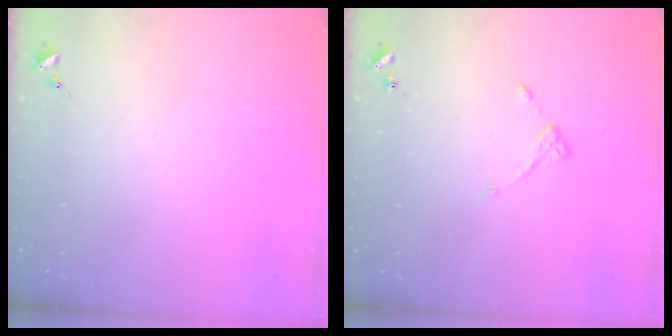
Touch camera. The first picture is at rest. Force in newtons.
{"total": 3.6, "press": 3.6, "slide": 0.5}